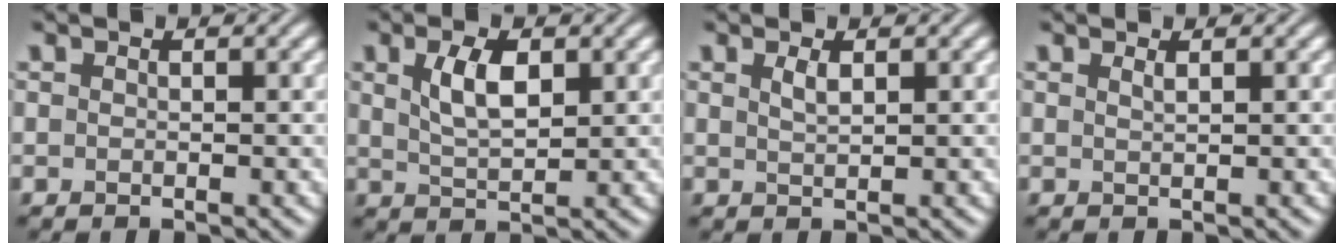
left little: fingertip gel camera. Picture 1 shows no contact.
{"total": 3.7, "force": [1.3, 1.7, 3.0], "torque": [-0.063, 0.002, 0.028]}
{"total": 1.2, "force": [0.7, 0.3, 0.9], "torque": [-0.020, 0.002, 0.013]}
{"total": 0.7, "force": [0.4, 0.2, 0.5], "torque": [-0.004, 0.000, 0.007]}